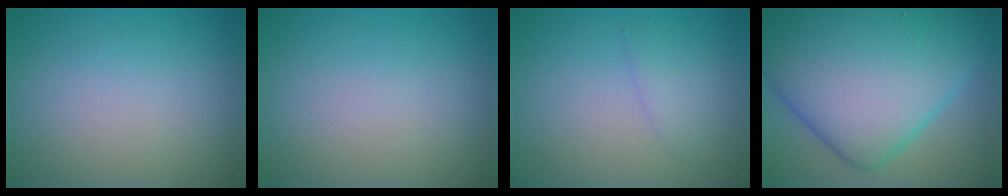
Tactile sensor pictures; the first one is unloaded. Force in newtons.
{"total": 0.0}
{"total": 1.5, "press": 1.5, "slide": 0.1}
{"total": 14.0, "press": 14.0, "slide": 0.2}